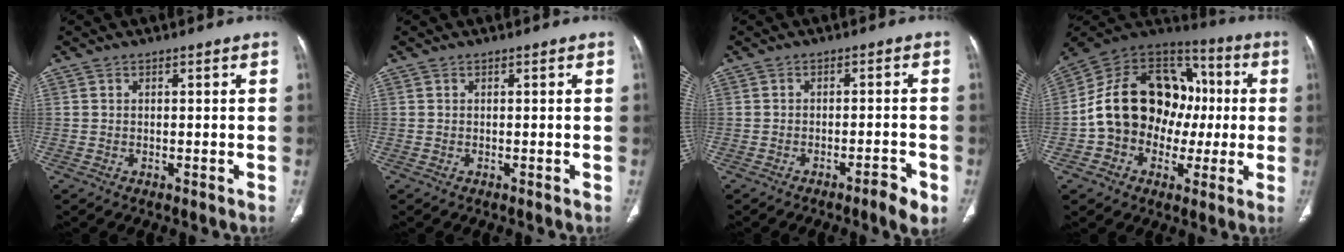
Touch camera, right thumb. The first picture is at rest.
{"total": 0.0}
{"total": 4.1, "force": [-2.4, 0.8, 3.2], "torque": [-0.047, 0.014, -0.035]}
{"total": 21.2, "force": [-0.9, 16.6, 13.2], "torque": [-0.185, 0.050, -0.016]}